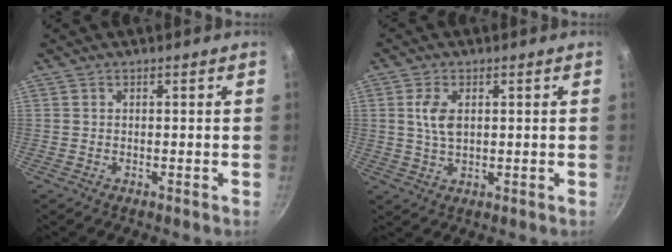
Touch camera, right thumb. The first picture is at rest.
{"total": 5.1, "force": [1.1, 2.9, 4.1], "torque": [-0.077, -0.001, 0.022]}